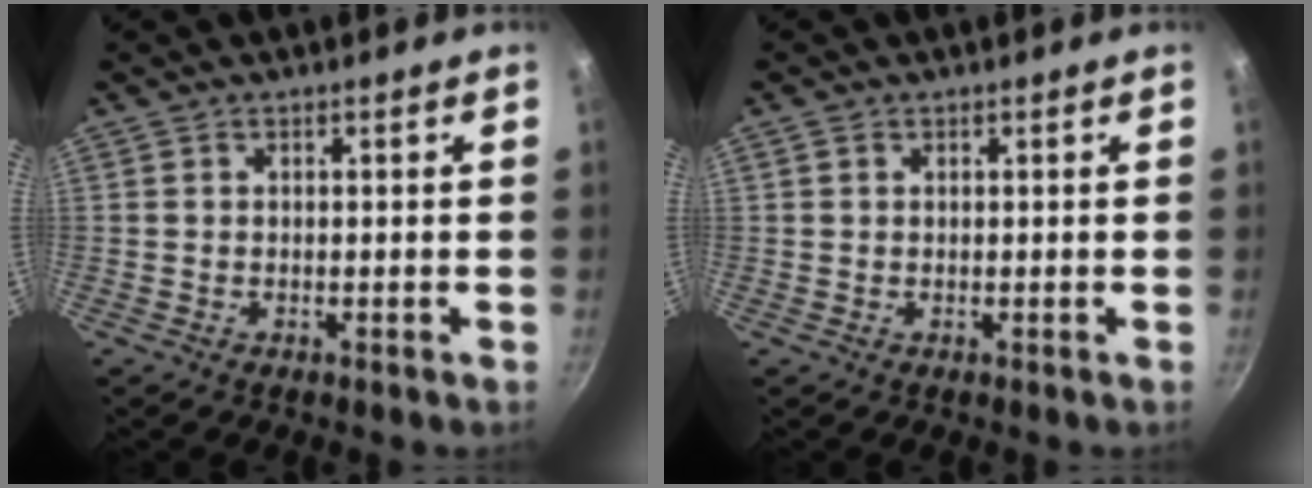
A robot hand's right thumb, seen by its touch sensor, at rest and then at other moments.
{"total": 0.8, "force": [0.4, 0.6, 0.3], "torque": [-0.005, 0.001, 0.005]}